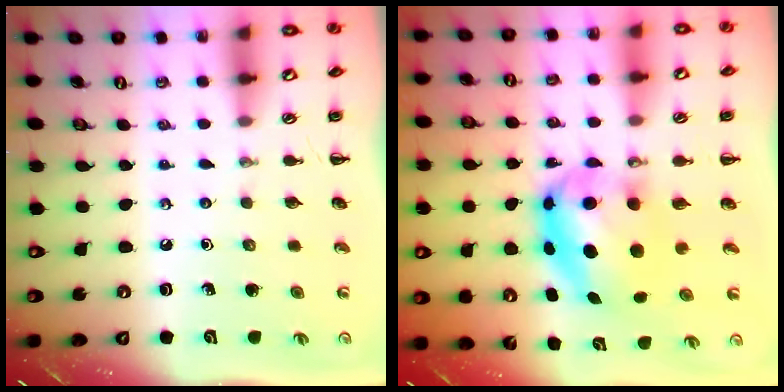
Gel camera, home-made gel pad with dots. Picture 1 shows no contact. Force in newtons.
{"total": 7.5, "press": 7.3, "slide": 1.6}